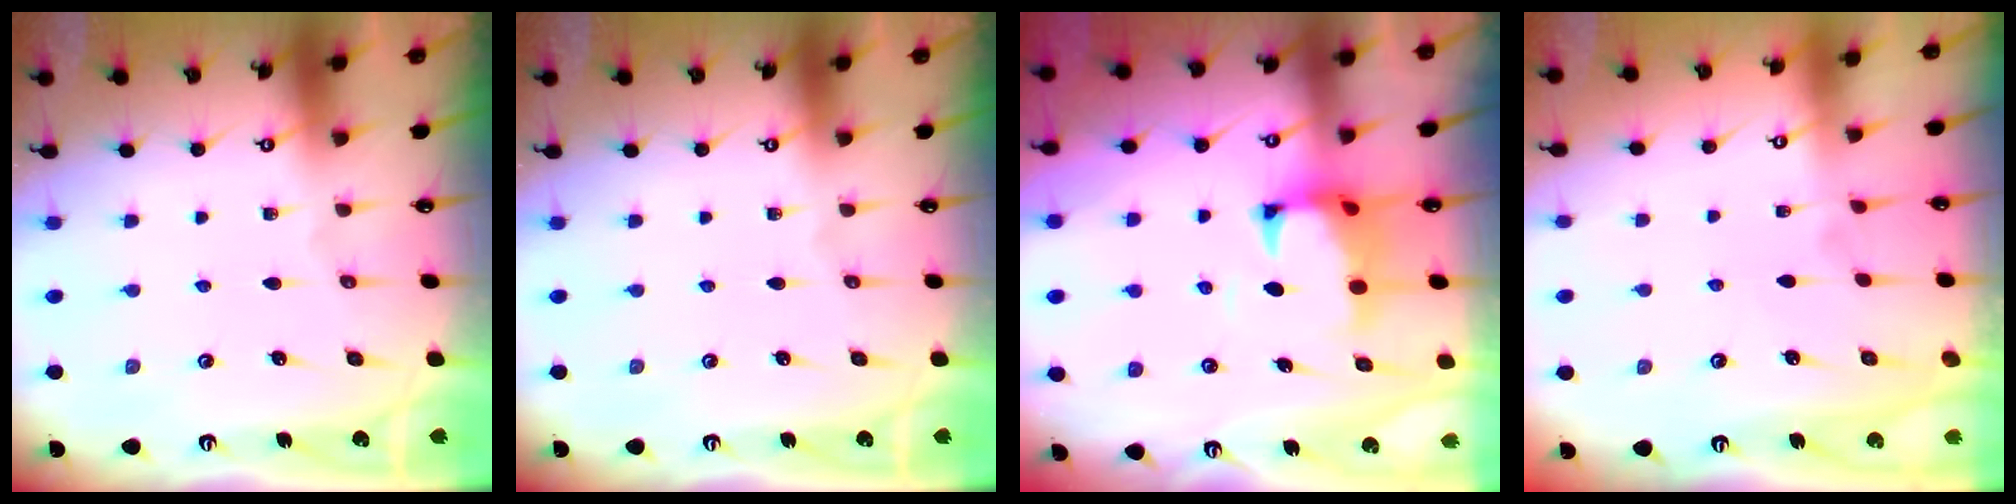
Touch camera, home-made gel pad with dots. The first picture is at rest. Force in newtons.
{"total": 0.0}
{"total": 1.8, "press": 1.4, "slide": 1.1}
{"total": 4.2, "press": 4.2, "slide": 0.3}